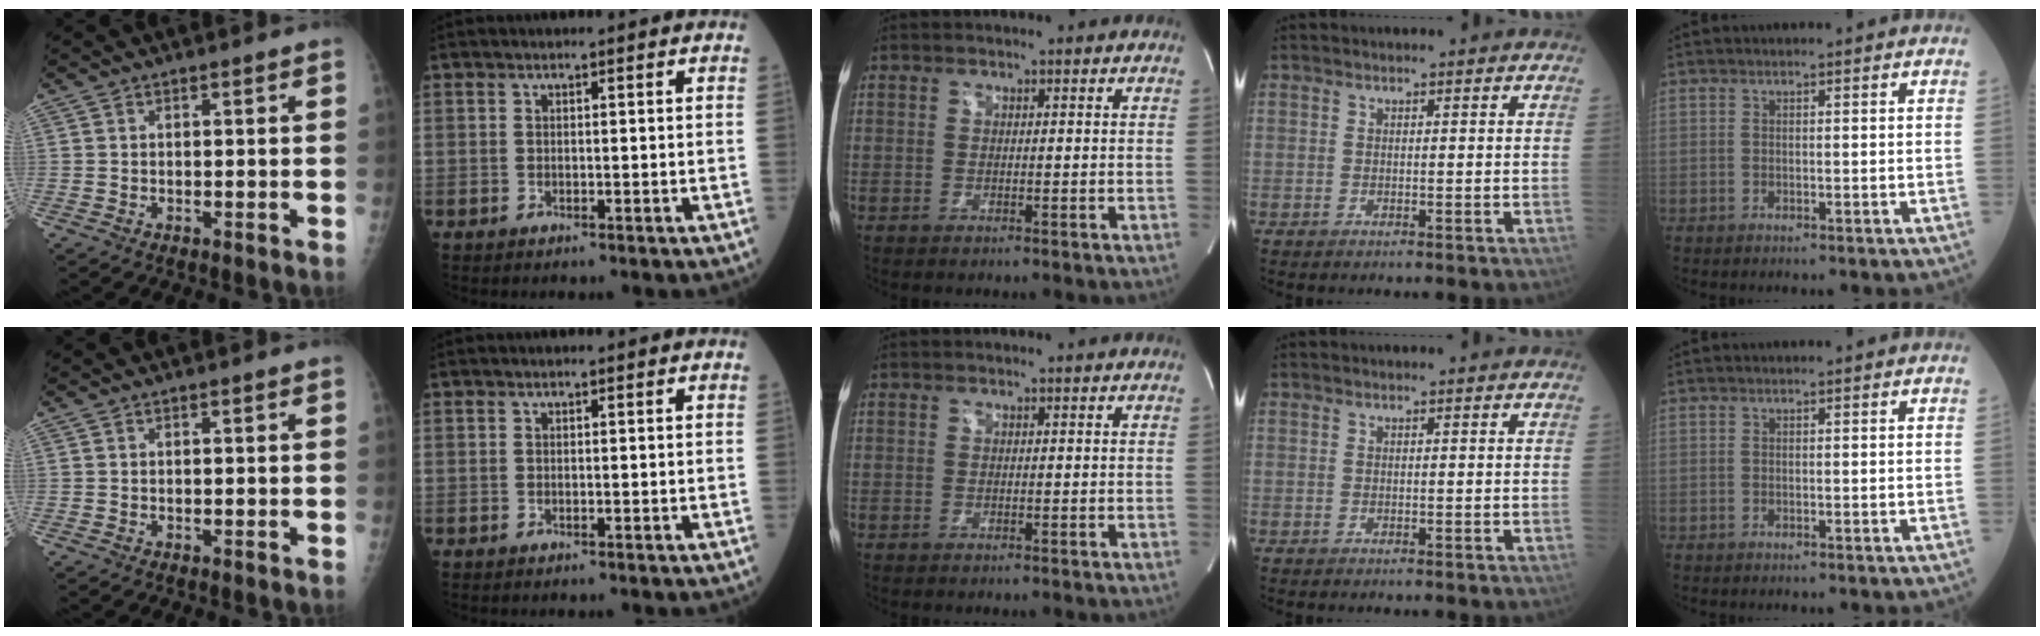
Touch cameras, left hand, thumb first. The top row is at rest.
{}